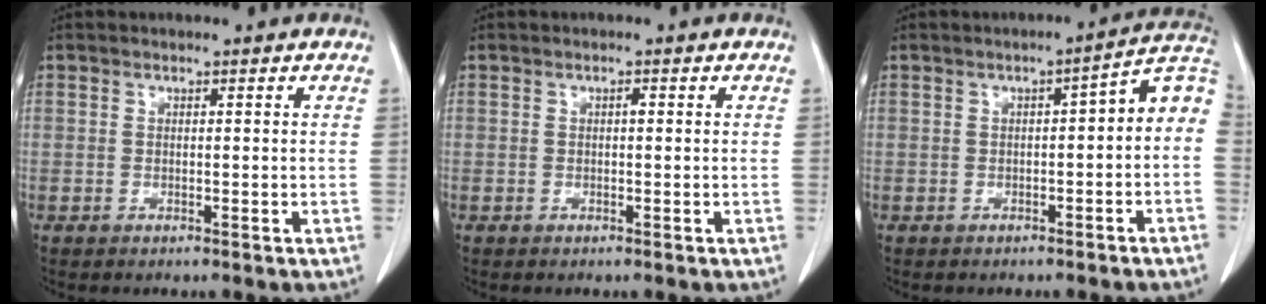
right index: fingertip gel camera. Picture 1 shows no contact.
{"total": 0.6, "force": [0.0, 0.2, 0.5], "torque": [-0.008, 0.002, 0.000]}
{"total": 6.8, "force": [-0.9, 1.9, 6.4], "torque": [-0.080, 0.030, -0.012]}